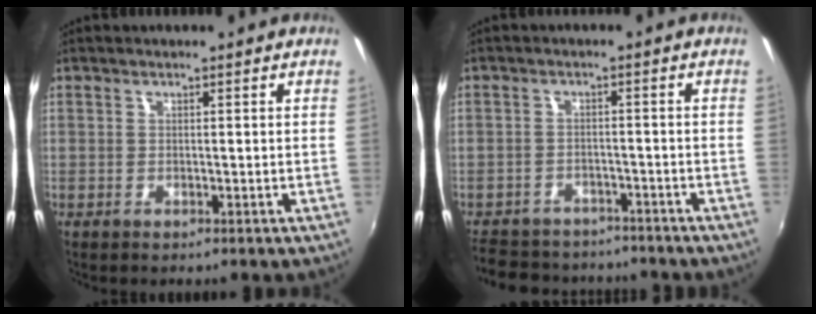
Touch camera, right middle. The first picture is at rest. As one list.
[{"total": 12.7, "force": [-10.8, 5.6, 3.8], "torque": [-0.103, 0.011, -0.156]}]